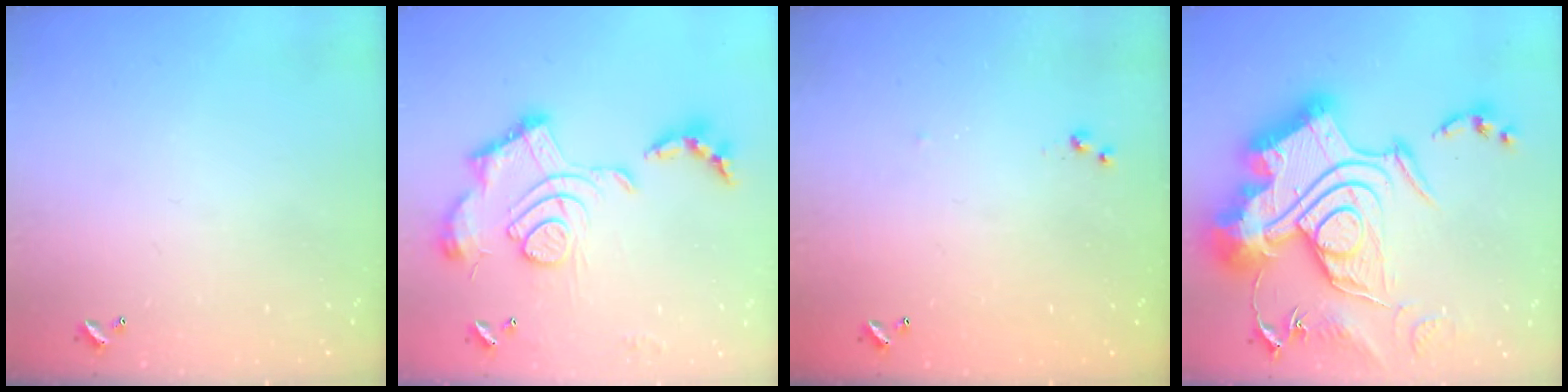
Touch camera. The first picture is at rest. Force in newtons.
{"total": 2.4, "press": 1.9, "slide": 1.5}
{"total": 4.8, "press": 4.7, "slide": 0.4}
{"total": 1.1, "press": 1.1, "slide": 0.0}